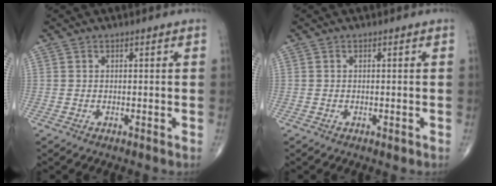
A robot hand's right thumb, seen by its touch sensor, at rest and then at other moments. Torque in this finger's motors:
{"motor_torque": [0.52, 0.40, -0.17, -0.08, -0.03]}